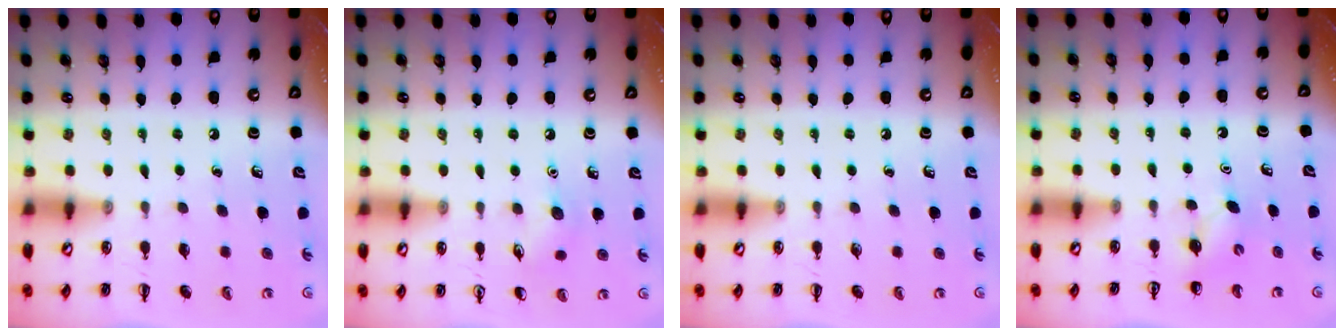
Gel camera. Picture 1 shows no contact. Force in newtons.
{"total": 5.1, "press": 4.9, "slide": 1.3}
{"total": 0.0}
{"total": 2.3, "press": 2.2, "slide": 0.7}